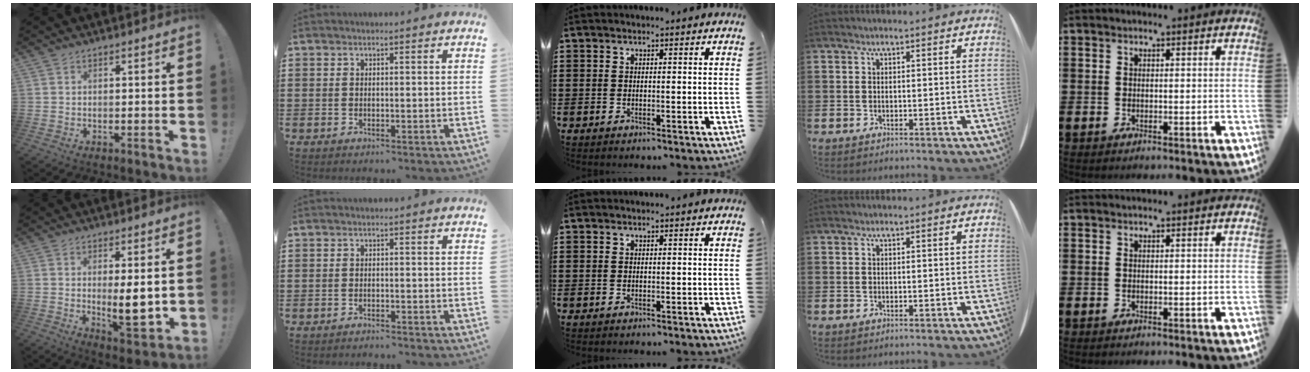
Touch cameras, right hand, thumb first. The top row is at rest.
{"thumb": {"total": 9.4, "force": [0.5, 2.5, 9.1], "torque": [-0.121, -0.021, 0.009]}, "index": {"total": 0.9, "force": [-0.9, 0.0, 0.0], "torque": [-0.002, 0.002, -0.019]}}